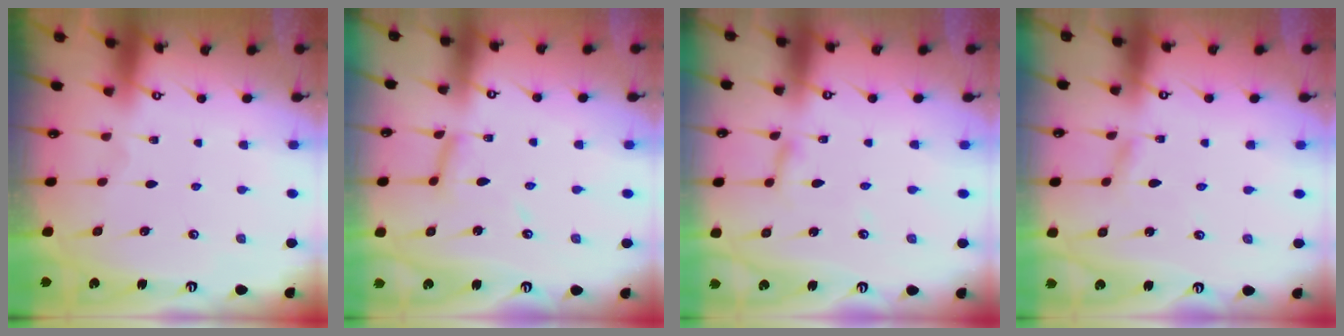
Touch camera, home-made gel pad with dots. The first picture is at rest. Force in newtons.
{"total": 6.2, "press": 6.2, "slide": 0.3}
{"total": 2.7, "press": 2.7, "slide": 0.1}
{"total": 2.1, "press": 2.1, "slide": 0.1}